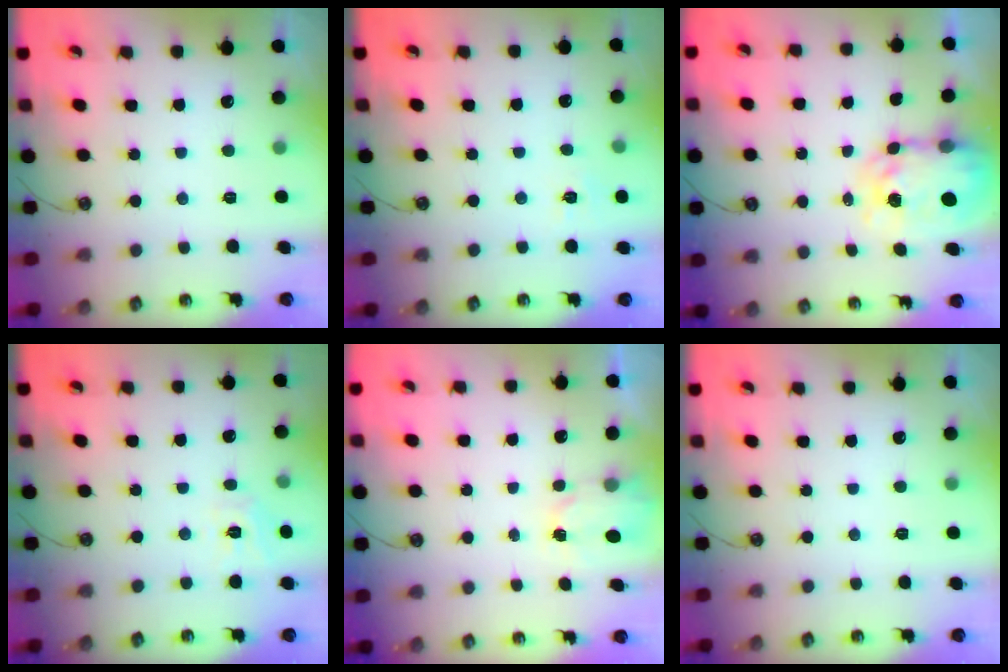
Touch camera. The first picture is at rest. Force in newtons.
{"total": 5.5, "press": 5.4, "slide": 0.5}
{"total": 8.9, "press": 8.8, "slide": 0.9}
{"total": 7.5, "press": 7.4, "slide": 0.5}
{"total": 2.3, "press": 2.3, "slide": 0.4}
{"total": 0.0}